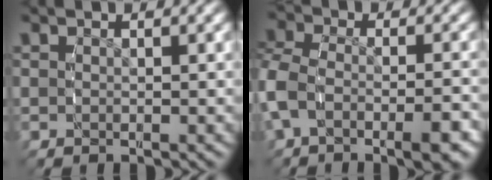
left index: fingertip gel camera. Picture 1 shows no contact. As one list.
[{"total": 5.4, "force": [-1.9, 3.3, 3.9], "torque": [-0.098, -0.014, -0.028]}]